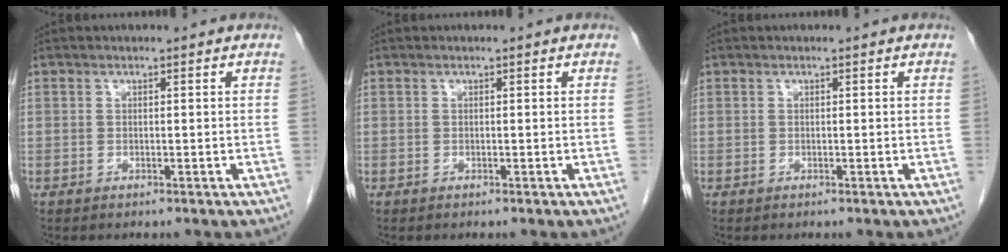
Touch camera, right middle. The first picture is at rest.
{"total": 0.0}
{"total": 0.0}